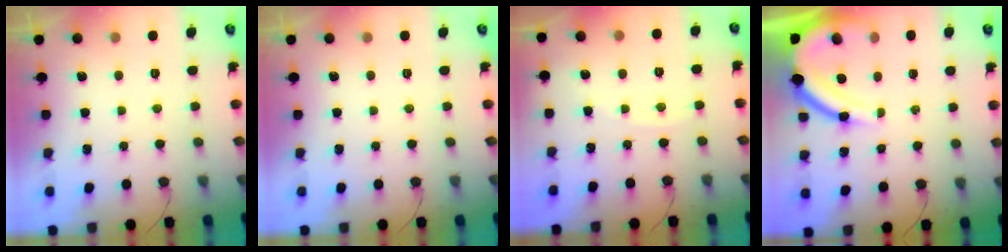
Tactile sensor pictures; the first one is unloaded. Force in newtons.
{"total": 0.0}
{"total": 2.2, "press": 2.2, "slide": 0.3}
{"total": 12.5, "press": 12.4, "slide": 1.5}